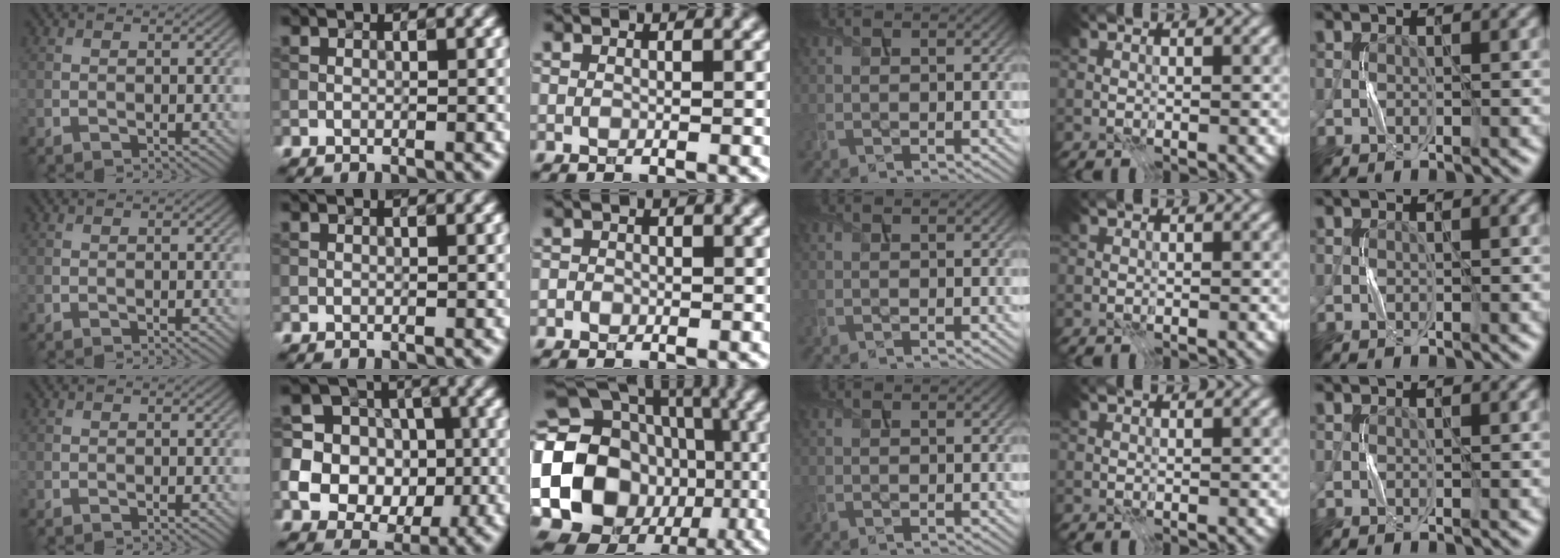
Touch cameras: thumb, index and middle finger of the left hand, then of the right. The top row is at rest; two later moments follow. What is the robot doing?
{"motion": "press", "object": "gel pad"}